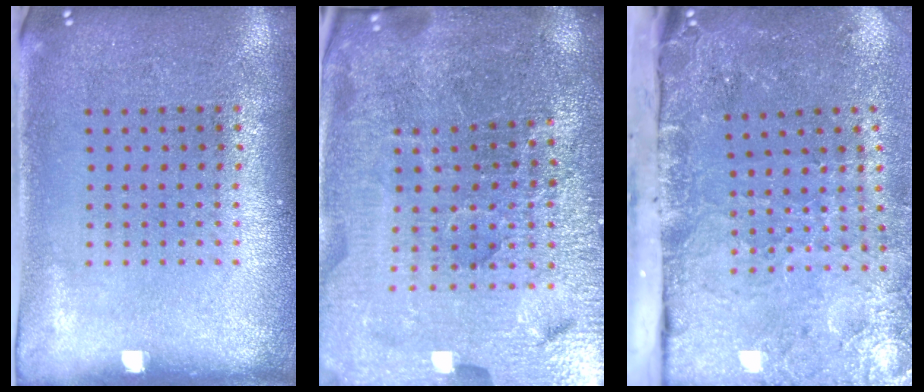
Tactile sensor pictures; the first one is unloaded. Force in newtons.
{"total": 5.5, "press": 5.1, "slide": 2.0}
{"total": 4.8, "press": 3.7, "slide": 3.1}